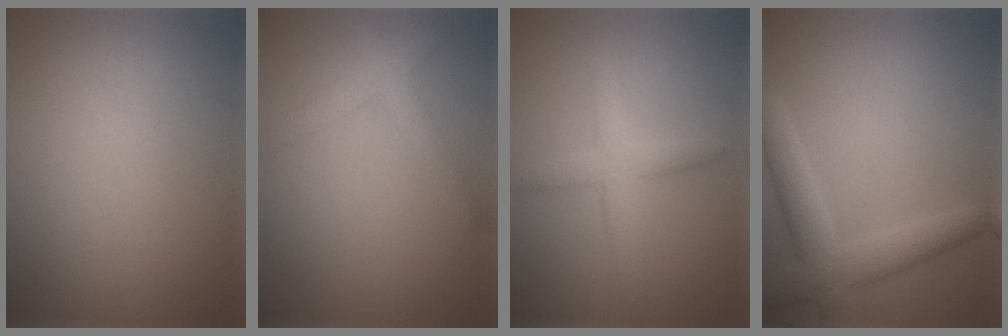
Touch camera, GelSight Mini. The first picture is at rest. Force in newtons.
{"total": 3.1, "press": 3.1, "slide": 0.1}
{"total": 3.2, "press": 3.2, "slide": 0.2}
{"total": 4.8, "press": 4.8, "slide": 0.1}